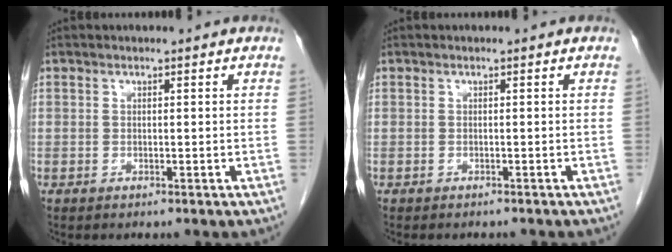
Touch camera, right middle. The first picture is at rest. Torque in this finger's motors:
{"motor_torque": [0.09, -0.07, 0.02, 0.02]}